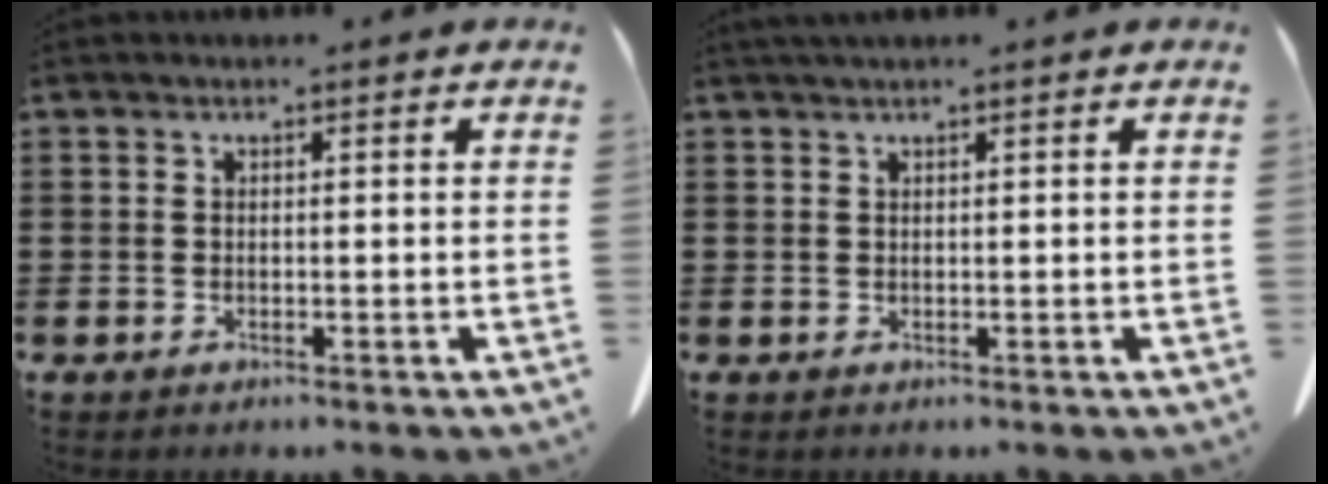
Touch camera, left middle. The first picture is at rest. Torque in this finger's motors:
{"motor_torque": [-0.40, 0.43, 0.08, 0.03]}